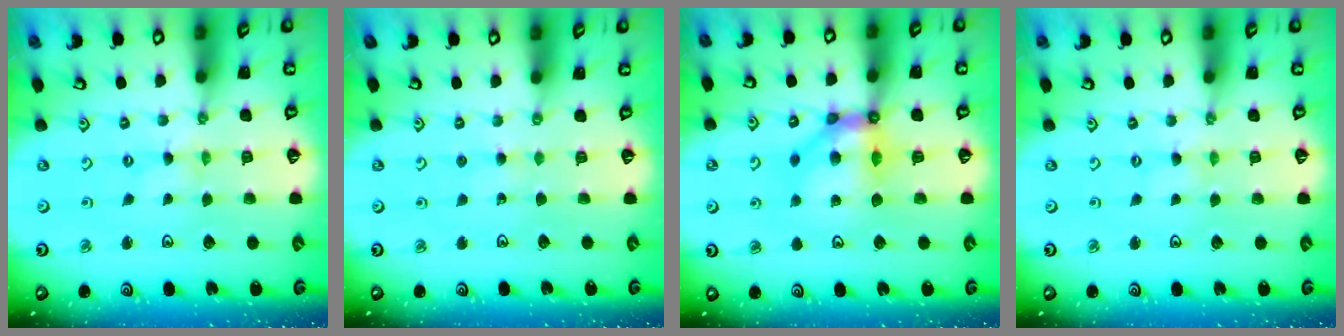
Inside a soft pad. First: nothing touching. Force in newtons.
{"total": 2.5, "press": 2.5, "slide": 0.4}
{"total": 10.0, "press": 10.0, "slide": 1.0}
{"total": 0.0}